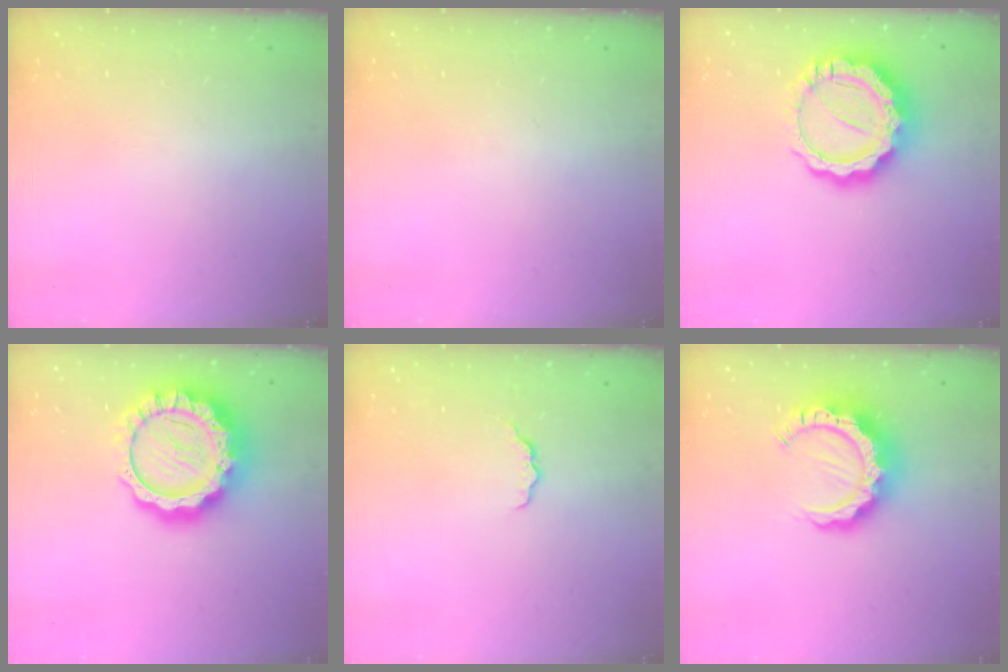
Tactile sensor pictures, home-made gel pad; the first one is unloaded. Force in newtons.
{"total": 0.0}
{"total": 16.4, "press": 16.4, "slide": 1.0}
{"total": 20.7, "press": 20.7, "slide": 1.5}
{"total": 4.3, "press": 4.2, "slide": 0.4}
{"total": 11.1, "press": 11.1, "slide": 1.1}